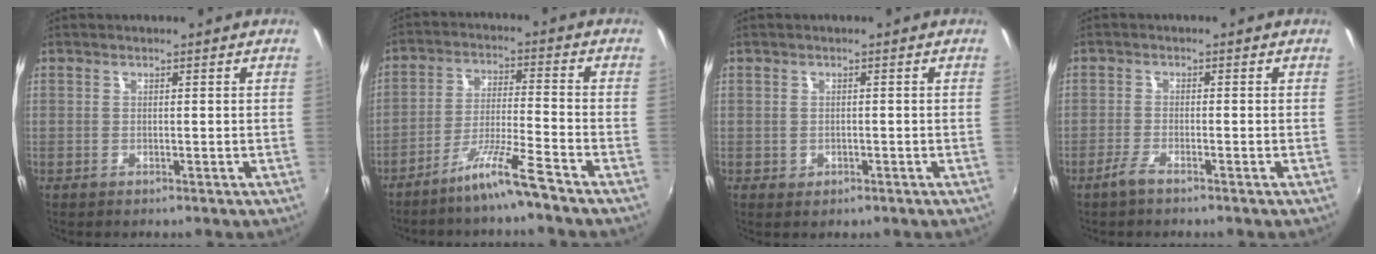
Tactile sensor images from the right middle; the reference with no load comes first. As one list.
[{"total": 7.3, "force": [-5.8, -1.0, 4.2], "torque": [-0.091, 0.002, -0.103]}, {"total": 1.4, "force": [-0.4, 1.2, 0.5], "torque": [-0.009, -0.003, -0.005]}, {"total": 2.4, "force": [-1.9, 0.2, 1.5], "torque": [-0.044, -0.002, -0.040]}]